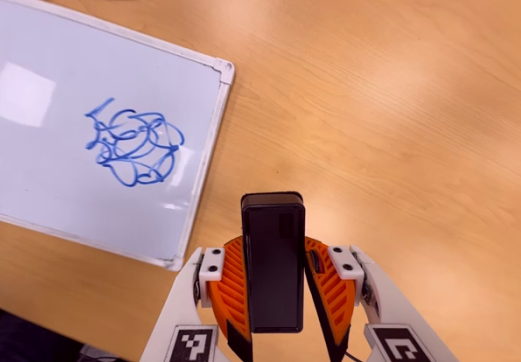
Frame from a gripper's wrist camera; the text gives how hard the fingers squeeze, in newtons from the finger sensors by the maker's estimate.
{"total": 6.6, "left": 6.2, "right": 7.1}